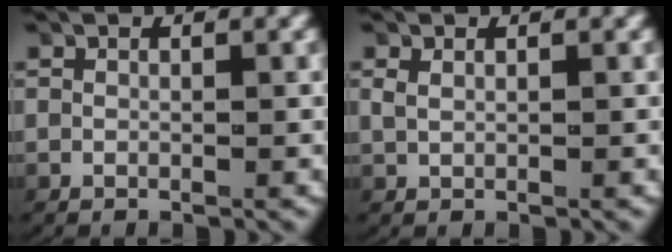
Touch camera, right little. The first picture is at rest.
{"total": 0.9, "force": [0.4, 0.6, 0.6], "torque": [-0.013, 0.002, 0.011]}